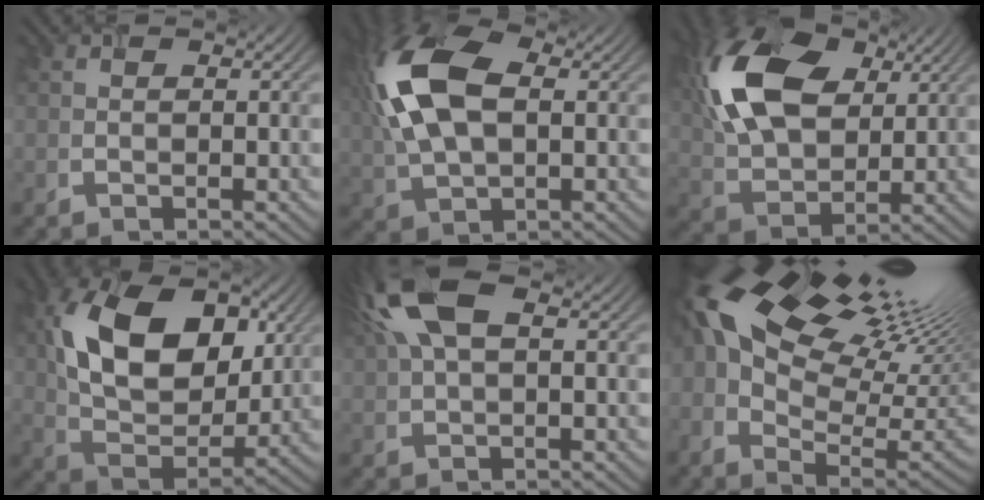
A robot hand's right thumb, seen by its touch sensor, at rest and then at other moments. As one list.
[{"total": 13.6, "force": [2.5, 7.8, 10.8], "torque": [-0.263, 0.011, 0.041]}, {"total": 15.4, "force": [5.2, 9.7, 10.8], "torque": [-0.257, 0.023, 0.094]}, {"total": 15.6, "force": [4.6, 9.9, 11.1], "torque": [-0.221, 0.002, 0.085]}, {"total": 9.2, "force": [3.0, 4.3, 7.6], "torque": [-0.197, 0.021, 0.056]}, {"total": 19.5, "force": [8.7, 10.3, 14.1], "torque": [-0.260, 0.027, 0.167]}]